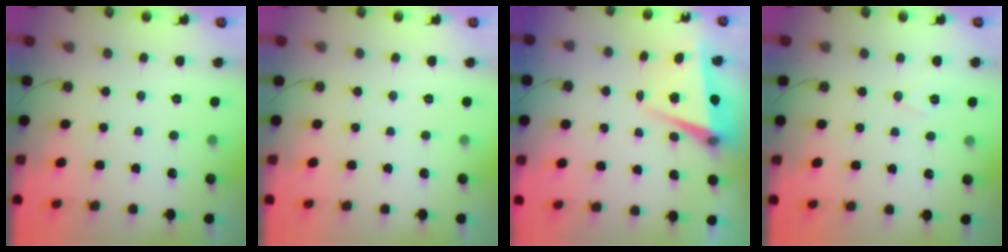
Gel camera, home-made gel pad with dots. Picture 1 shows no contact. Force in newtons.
{"total": 0.0}
{"total": 5.2, "press": 4.9, "slide": 1.5}
{"total": 7.3, "press": 5.8, "slide": 4.4}